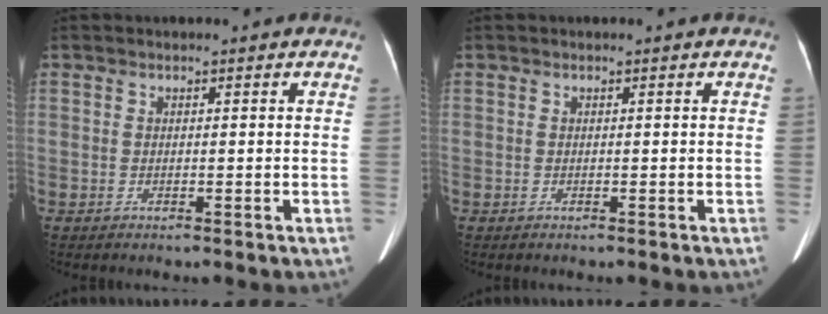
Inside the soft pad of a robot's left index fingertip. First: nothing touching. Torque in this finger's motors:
{"motor_torque": [0.00, 0.00, 0.00, 0.00]}